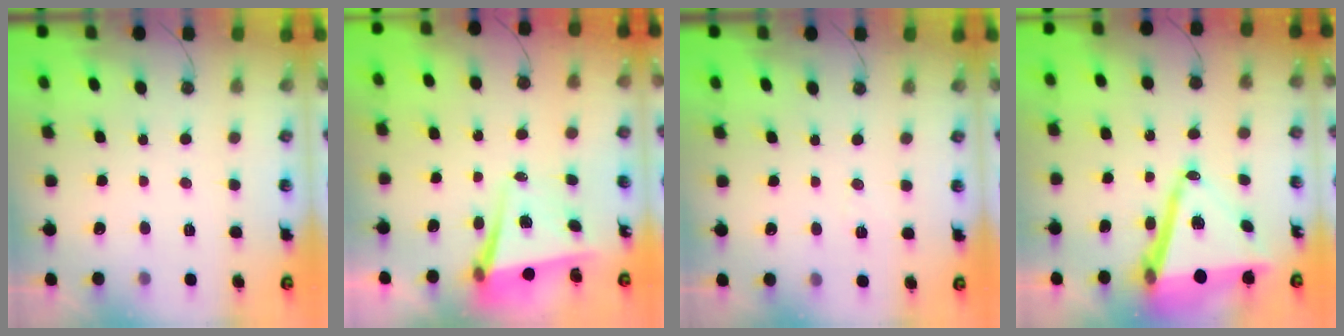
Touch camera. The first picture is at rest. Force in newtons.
{"total": 5.5, "press": 5.4, "slide": 1.0}
{"total": 4.3, "press": 3.4, "slide": 2.5}
{"total": 15.5, "press": 15.0, "slide": 4.0}